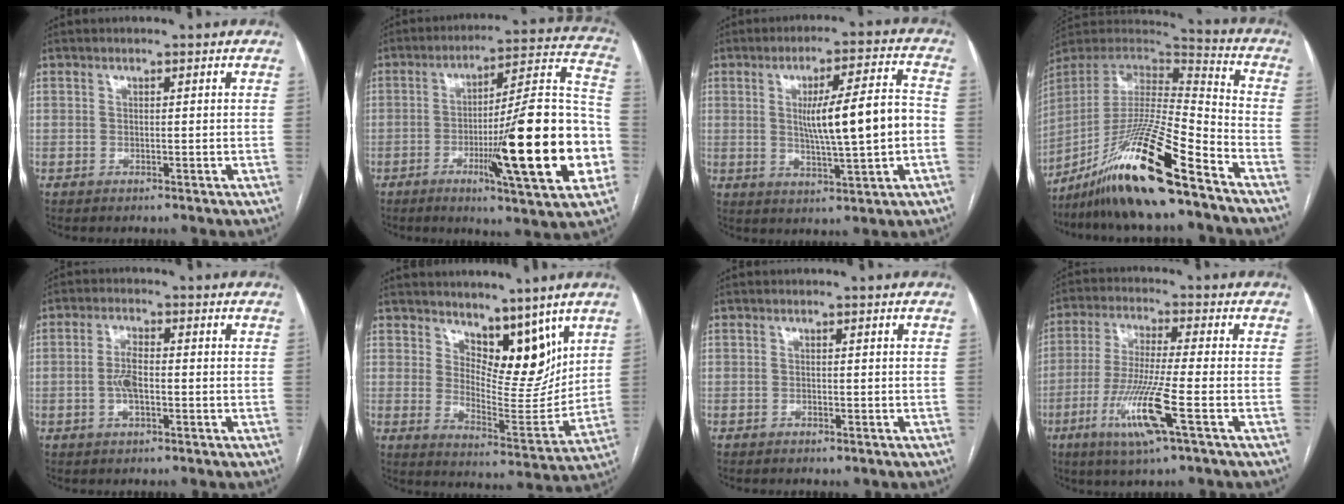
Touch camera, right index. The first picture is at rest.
{"total": 23.1, "force": [-6.2, 1.2, 22.2], "torque": [-0.293, 0.000, -0.091]}
{"total": 11.8, "force": [-0.2, 0.9, 11.8], "torque": [-0.189, 0.010, 0.003]}
{"total": 20.7, "force": [-14.3, 1.0, 15.0], "torque": [-0.309, -0.021, -0.263]}
{"total": 4.0, "force": [-0.8, 1.2, 3.7], "torque": [-0.080, 0.004, -0.015]}
{"total": 10.2, "force": [6.8, 4.5, 6.2], "torque": [-0.086, -0.013, 0.123]}
{"total": 0.5, "force": [-0.4, 0.3, 0.2], "torque": [-0.005, 0.000, -0.005]}
{"total": 11.1, "force": [-4.5, -0.5, 10.1], "torque": [-0.208, -0.022, -0.089]}